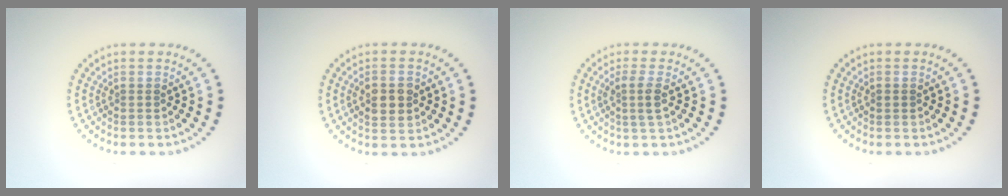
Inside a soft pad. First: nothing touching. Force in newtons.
{"total": 2.4, "press": 2.4, "slide": 0.1}
{"total": 1.8, "press": 1.4, "slide": 1.0}
{"total": 0.5, "press": 0.5, "slide": 0.0}